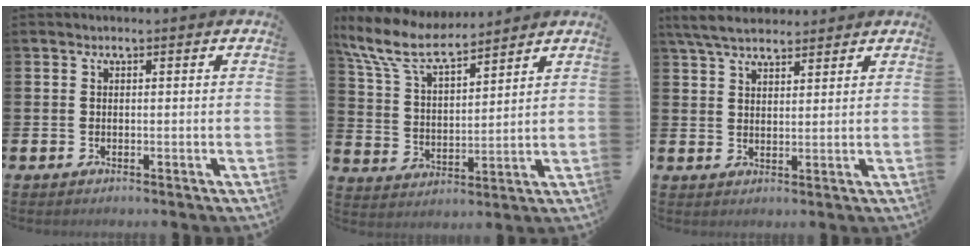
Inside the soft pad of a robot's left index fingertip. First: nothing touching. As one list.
[{"total": 8.6, "force": [7.7, 2.2, 3.3], "torque": [-0.096, -0.041, 0.135]}, {"total": 5.6, "force": [5.1, 1.4, 1.9], "torque": [-0.050, -0.012, 0.095]}]